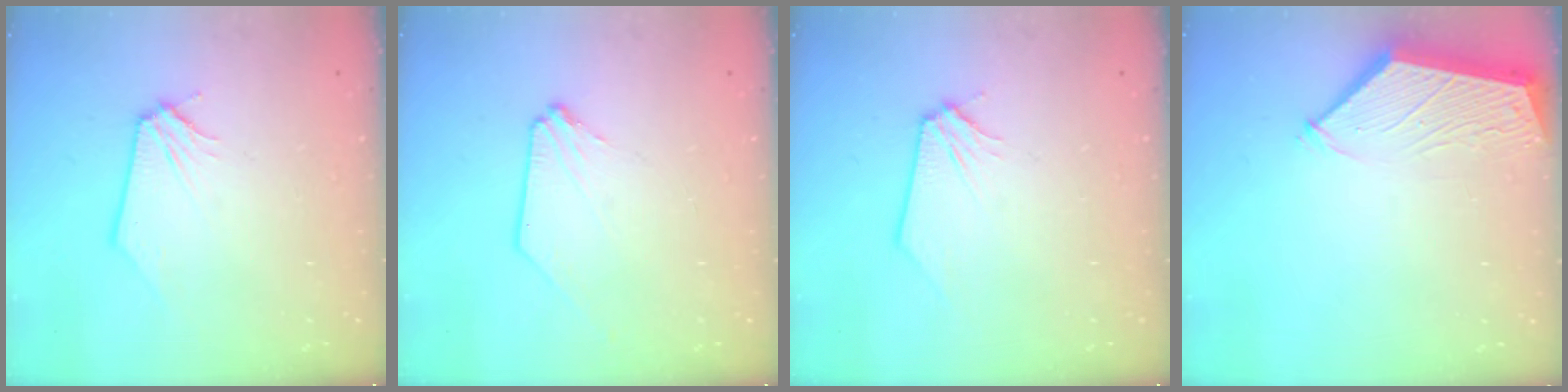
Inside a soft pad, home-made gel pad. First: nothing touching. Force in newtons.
{"total": 0.6, "press": 0.6, "slide": 0.1}
{"total": 0.0}
{"total": 3.8, "press": 3.8, "slide": 0.6}